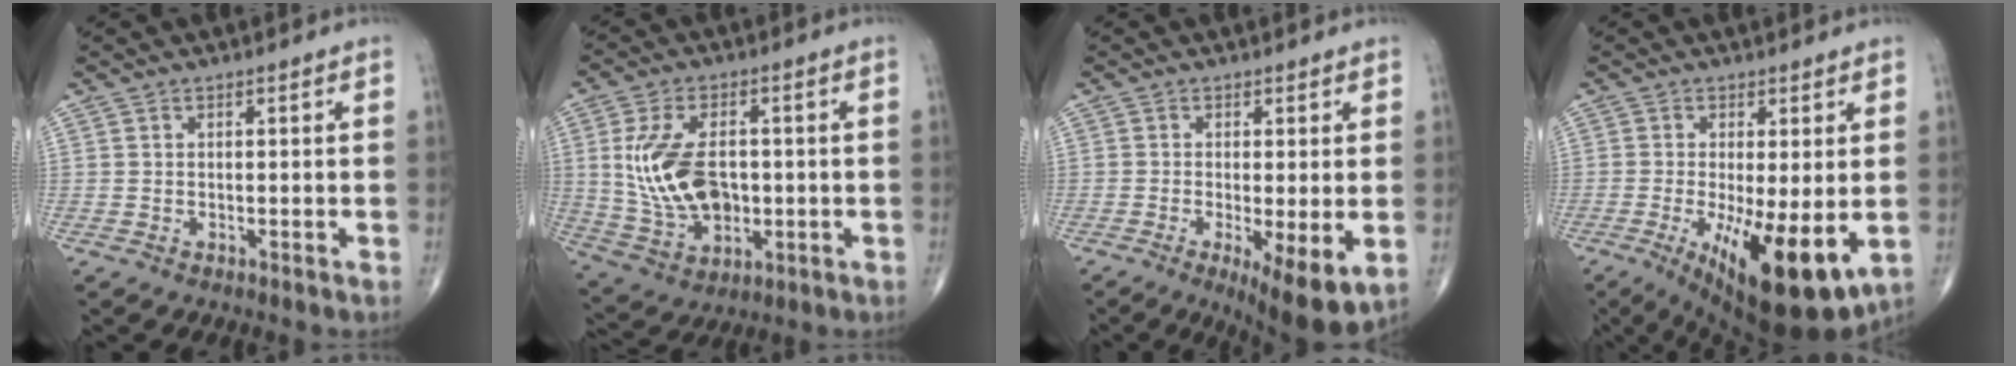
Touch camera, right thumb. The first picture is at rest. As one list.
[{"total": 14.1, "force": [0.4, 8.6, 11.1], "torque": [-0.202, -0.002, 0.021]}, {"total": 9.7, "force": [-2.8, 2.7, 8.8], "torque": [-0.138, -0.022, -0.039]}, {"total": 14.9, "force": [-3.7, 4.8, 13.7], "torque": [-0.204, -0.029, -0.041]}]